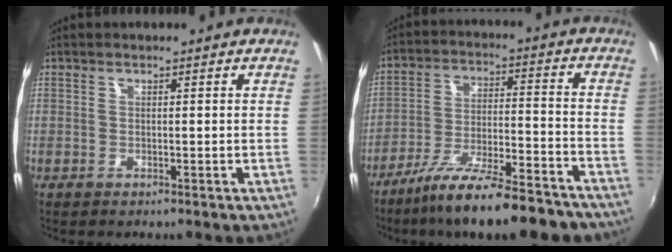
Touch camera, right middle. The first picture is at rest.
{"total": 20.4, "force": [-16.7, 3.9, 10.9], "torque": [-0.189, -0.030, -0.246]}